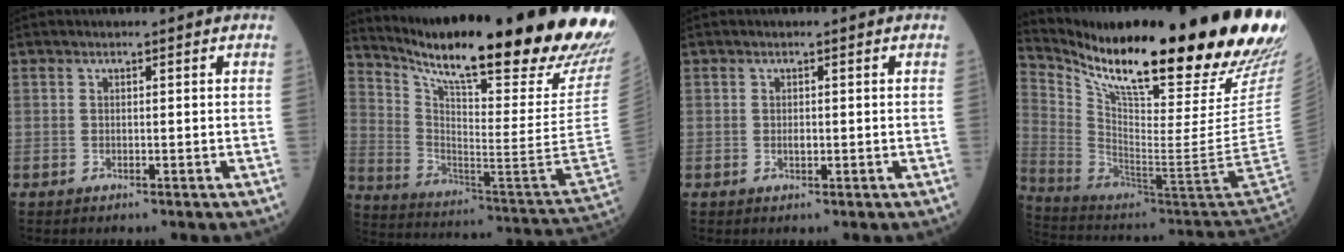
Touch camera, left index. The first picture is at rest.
{"total": 32.1, "force": [26.1, 0.7, 18.6], "torque": [-0.308, -0.099, 0.372]}
{"total": 0.8, "force": [0.0, 0.4, 0.7], "torque": [-0.015, 0.000, 0.001]}
{"total": 34.9, "force": [24.2, 2.0, 25.1], "torque": [-0.340, -0.064, 0.363]}